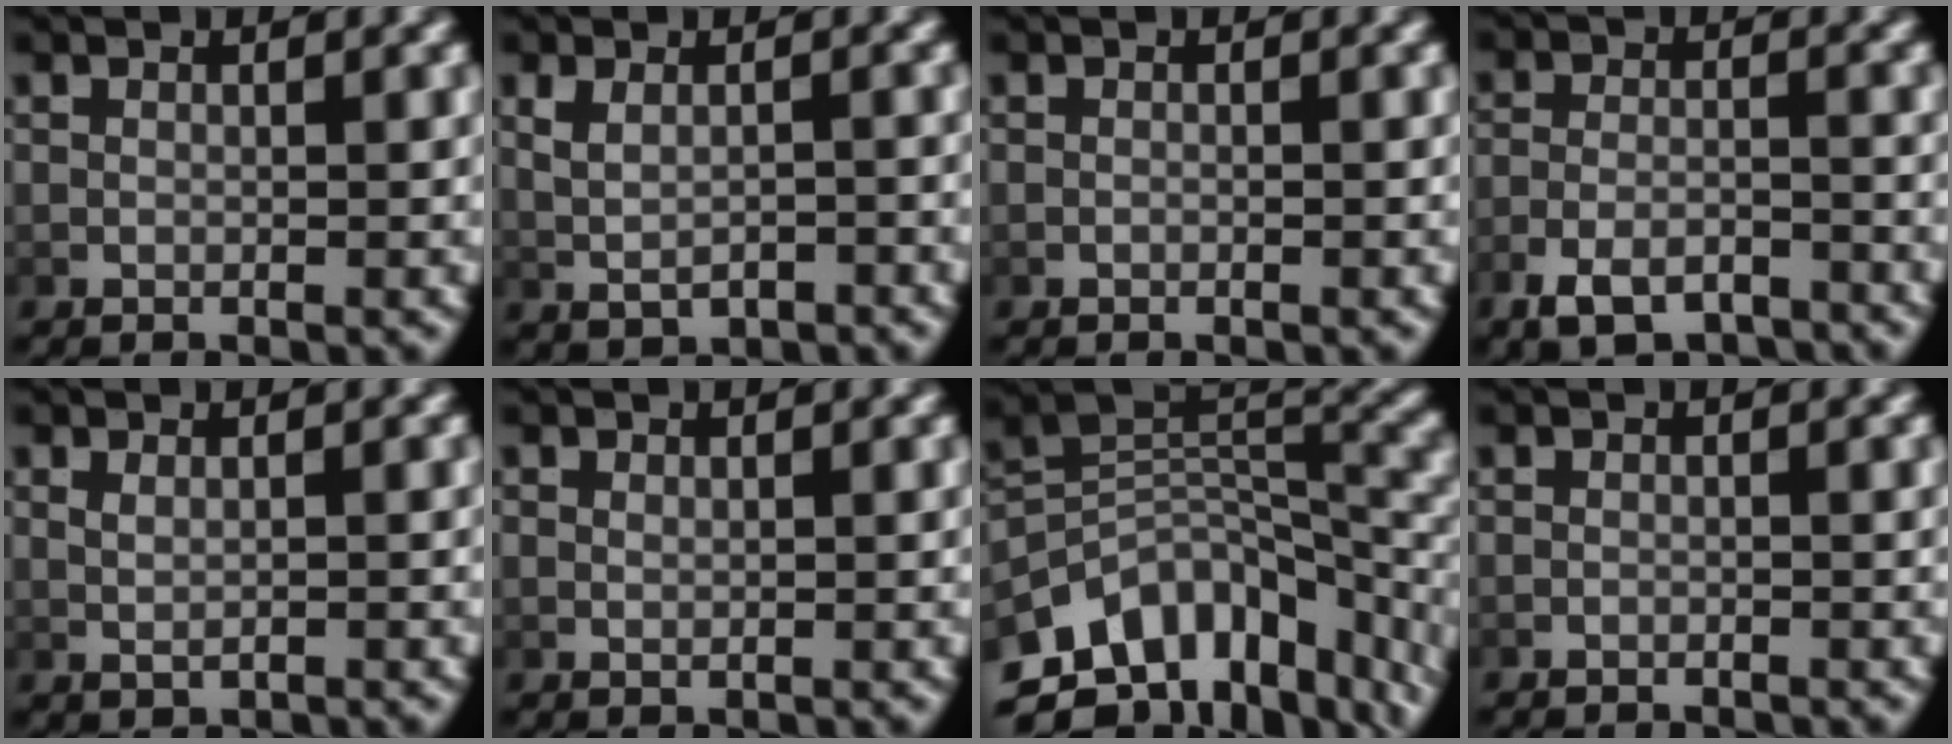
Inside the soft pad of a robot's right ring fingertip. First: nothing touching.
{"total": 2.0, "force": [-0.2, 1.3, 1.5], "torque": [-0.026, -0.001, 0.007]}
{"total": 0.0}
{"total": 4.4, "force": [-3.6, 1.7, 2.0], "torque": [-0.030, -0.007, -0.058]}
{"total": 0.8, "force": [0.3, 0.2, 0.7], "torque": [-0.016, -0.005, 0.016]}
{"total": 0.6, "force": [0.4, 0.3, 0.3], "torque": [-0.006, -0.006, 0.014]}
{"total": 14.6, "force": [-5.8, 10.1, 8.9], "torque": [-0.155, -0.031, -0.080]}
{"total": 0.7, "force": [-0.7, -0.1, 0.0], "torque": [-0.007, -0.004, -0.009]}